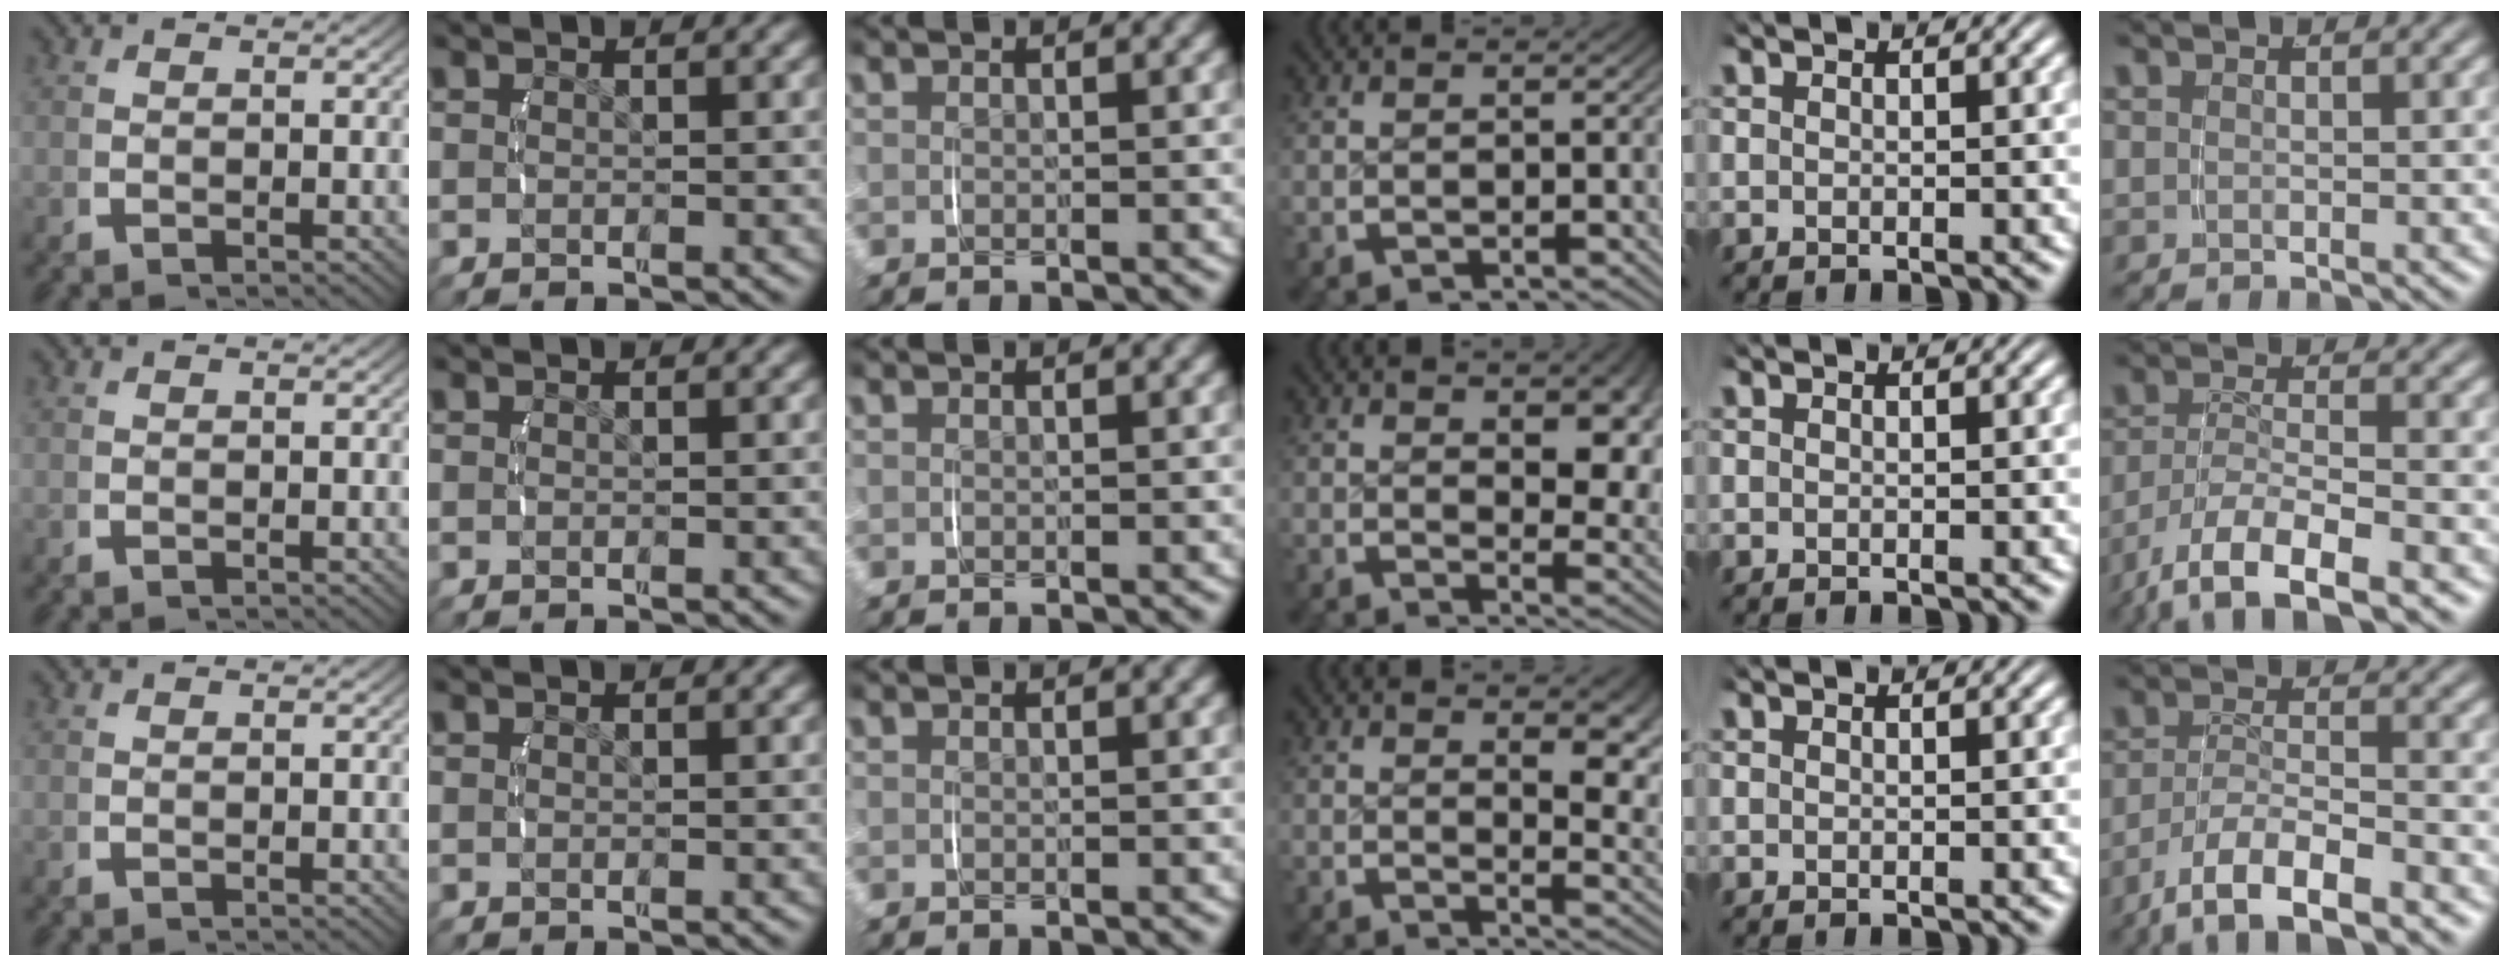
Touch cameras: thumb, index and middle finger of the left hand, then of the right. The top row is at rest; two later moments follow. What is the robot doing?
{"motion": "lift_and_place", "object": "jewelry box"}